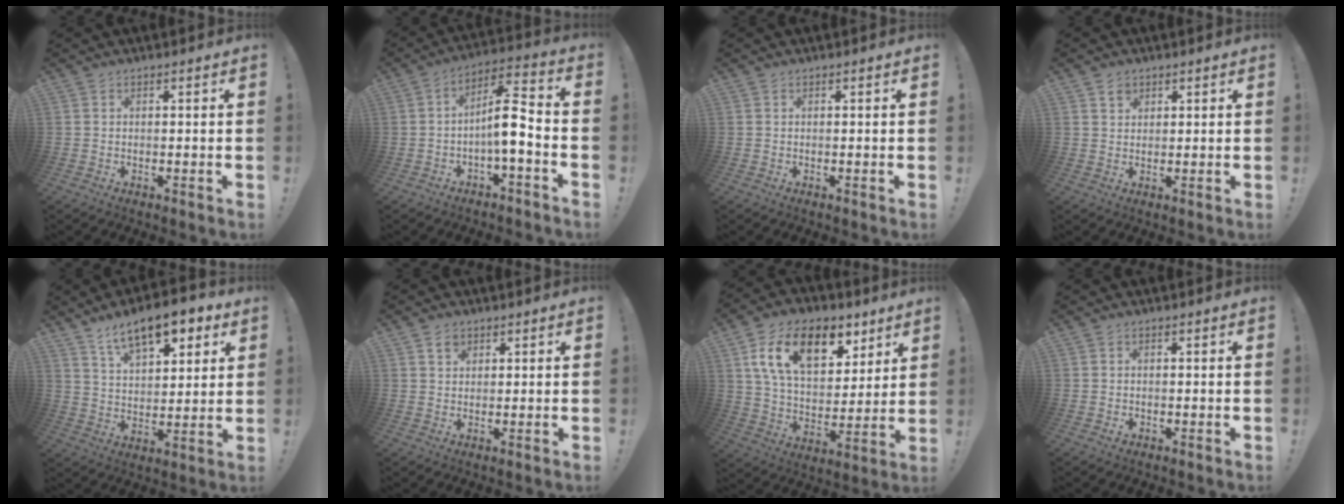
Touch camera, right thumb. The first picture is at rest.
{"total": 10.9, "force": [-2.5, 3.8, 9.9], "torque": [-0.156, 0.013, -0.046]}
{"total": 0.0}
{"total": 2.6, "force": [1.7, 1.8, 0.6], "torque": [0.007, -0.012, 0.028]}
{"total": 13.9, "force": [8.8, 6.3, 8.6], "torque": [-0.129, -0.051, 0.155]}
{"total": 2.9, "force": [1.7, 2.1, 1.1], "torque": [-0.002, -0.007, 0.027]}
{"total": 19.8, "force": [9.5, 11.8, 12.7], "torque": [-0.201, -0.032, 0.169]}
{"total": 0.7, "force": [-0.1, 0.7, 0.1], "torque": [0.007, -0.002, -0.003]}